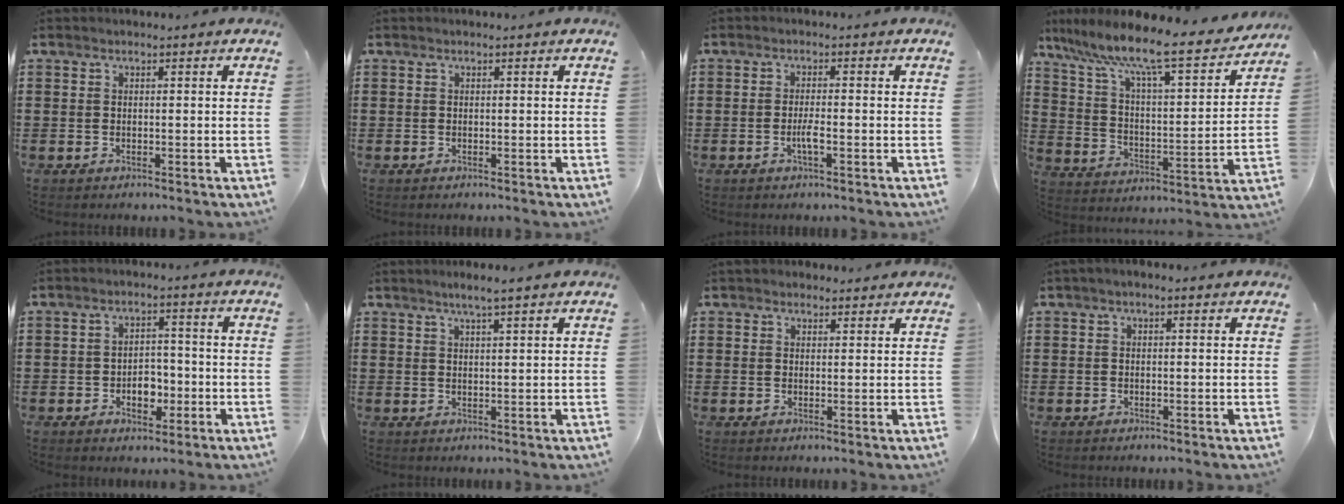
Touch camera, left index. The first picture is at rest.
{"total": 0.0}
{"total": 2.4, "force": [-0.9, 0.3, 2.2], "torque": [-0.046, -0.003, -0.018]}
{"total": 10.6, "force": [8.9, 0.7, 5.7], "torque": [-0.147, -0.060, 0.144]}
{"total": 4.2, "force": [-1.5, 2.8, 2.7], "torque": [-0.046, 0.004, -0.032]}
{"total": 2.4, "force": [1.9, -0.2, 1.5], "torque": [-0.032, 0.003, 0.034]}
{"total": 1.8, "force": [1.6, 0.8, 0.2], "torque": [-0.006, 0.006, 0.031]}
{"total": 0.8, "force": [-0.3, 0.6, 0.3], "torque": [-0.008, 0.004, -0.007]}